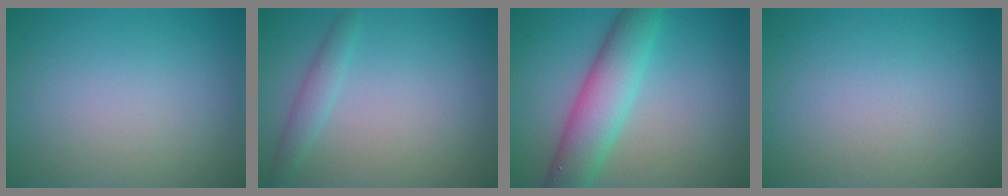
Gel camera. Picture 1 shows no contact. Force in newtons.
{"total": 1.6, "press": 1.6, "slide": 0.0}
{"total": 6.1, "press": 6.1, "slide": 0.4}
{"total": 0.0}